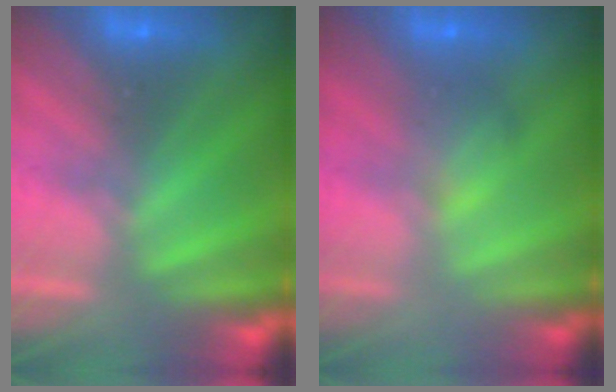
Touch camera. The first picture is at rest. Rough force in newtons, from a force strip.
{"total": 2.2}